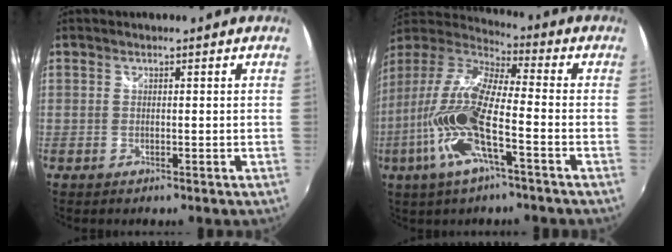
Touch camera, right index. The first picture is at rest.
{"total": 18.3, "force": [-6.5, 4.3, 16.6], "torque": [-0.340, -0.021, -0.135]}